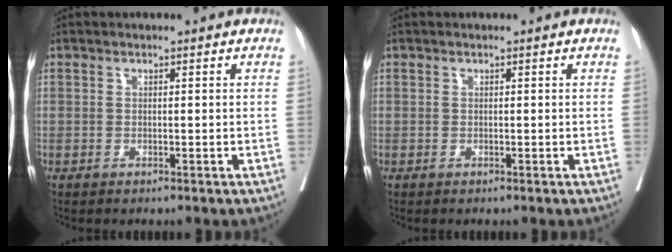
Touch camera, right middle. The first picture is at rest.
{"total": 0.0}